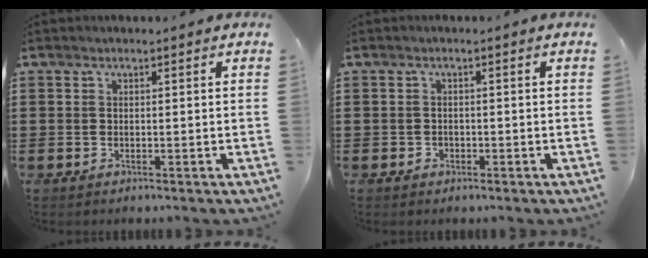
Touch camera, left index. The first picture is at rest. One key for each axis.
{"total": 0.7, "fx": -0.2, "fy": 0.7, "fz": 0.1, "tx": -0.006, "ty": 0.004, "tz": -0.005}